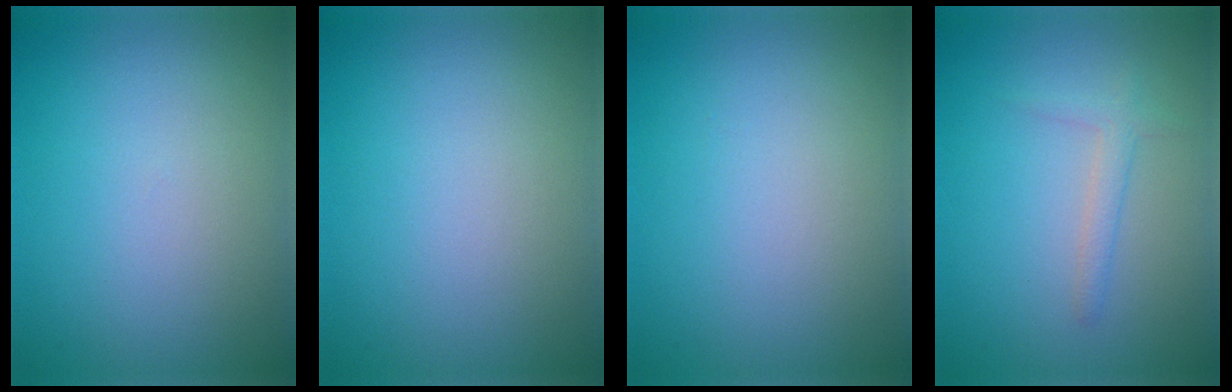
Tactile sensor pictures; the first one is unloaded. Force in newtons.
{"total": 0.0}
{"total": 0.0}
{"total": 1.5, "press": 1.5, "slide": 0.1}